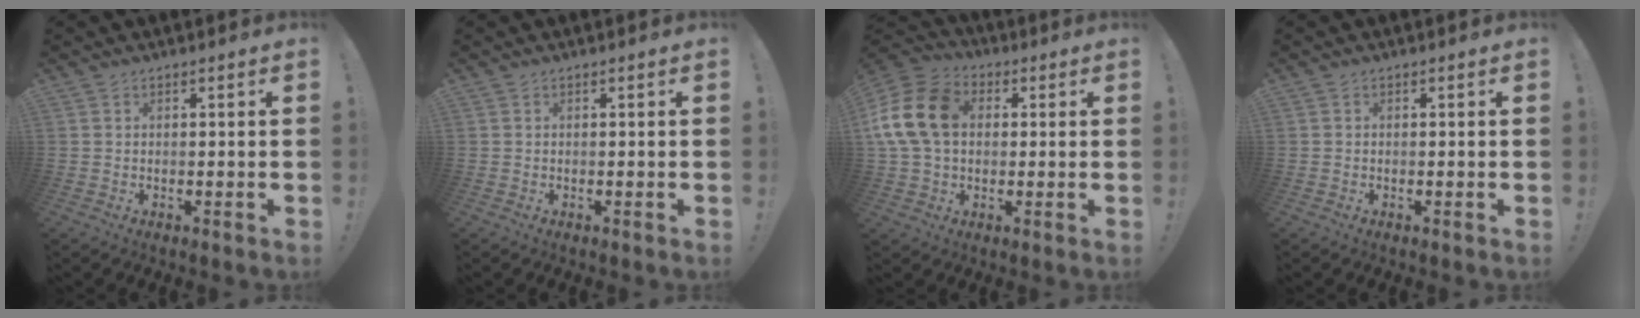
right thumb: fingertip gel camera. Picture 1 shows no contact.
{"total": 0.0}
{"total": 17.2, "force": [2.5, 12.8, 11.2], "torque": [-0.215, 0.012, 0.050]}
{"total": 0.0}